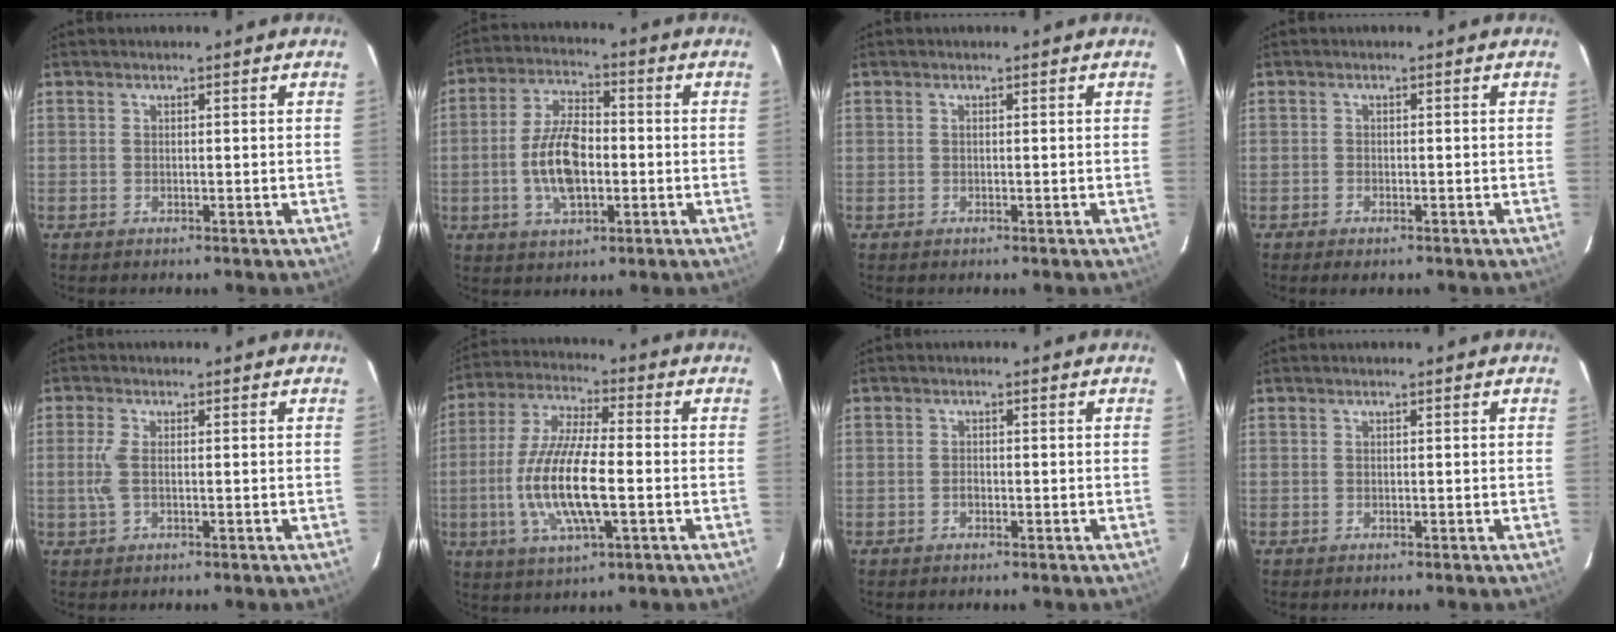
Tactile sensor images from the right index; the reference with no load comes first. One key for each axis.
{"total": 11.1, "fx": -1.9, "fy": 5.4, "fz": 9.5, "tx": -0.191, "ty": 0.006, "tz": -0.033}
{"total": 0.0}
{"total": 1.6, "fx": -1.2, "fy": 0.7, "fz": 0.8, "tx": -0.022, "ty": -0.003, "tz": -0.023}
{"total": 3.4, "fx": -0.1, "fy": 1.2, "fz": 3.2, "tx": -0.072, "ty": 0.000, "tz": -0.002}
{"total": 14.9, "fx": -2.9, "fy": 3.9, "fz": 14.0, "tx": -0.291, "ty": -0.005, "tz": -0.057}
{"total": 1.0, "fx": -0.4, "fy": 0.7, "fz": 0.5, "tx": -0.010, "ty": 0.002, "tz": -0.008}
{"total": 0.0}